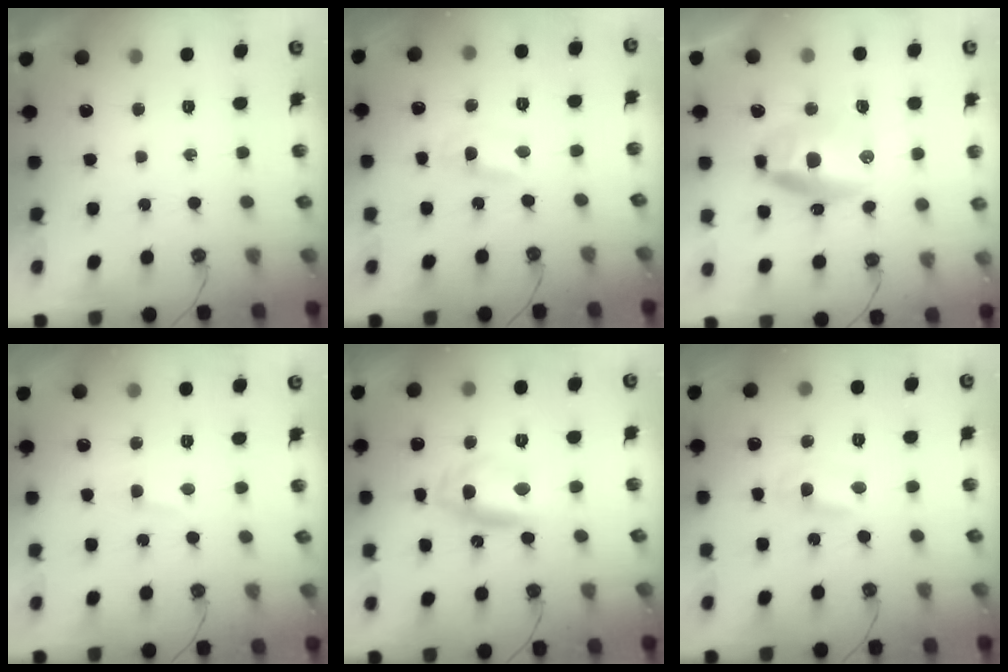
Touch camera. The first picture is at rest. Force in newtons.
{"total": 1.8, "press": 1.8, "slide": 0.2}
{"total": 12.2, "press": 12.1, "slide": 1.2}
{"total": 6.6, "press": 1.0, "slide": 6.6}
{"total": 12.7, "press": 11.1, "slide": 6.1}
{"total": 1.5, "press": 1.5, "slide": 0.2}